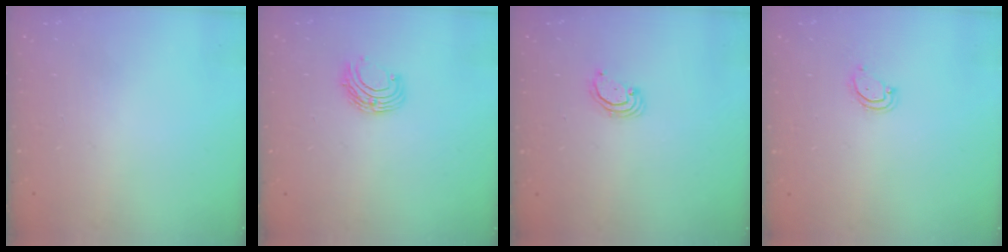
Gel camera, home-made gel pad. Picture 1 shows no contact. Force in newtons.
{"total": 6.7, "press": 6.6, "slide": 0.8}
{"total": 2.3, "press": 2.3, "slide": 0.2}
{"total": 3.8, "press": 3.8, "slide": 0.4}